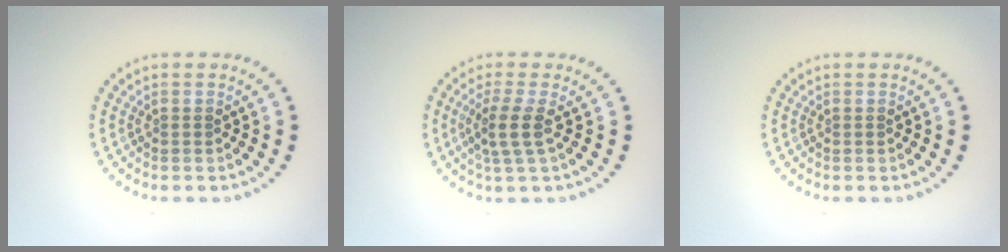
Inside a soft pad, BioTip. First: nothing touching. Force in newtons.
{"total": 2.6, "press": 2.0, "slide": 1.7}
{"total": 0.0}